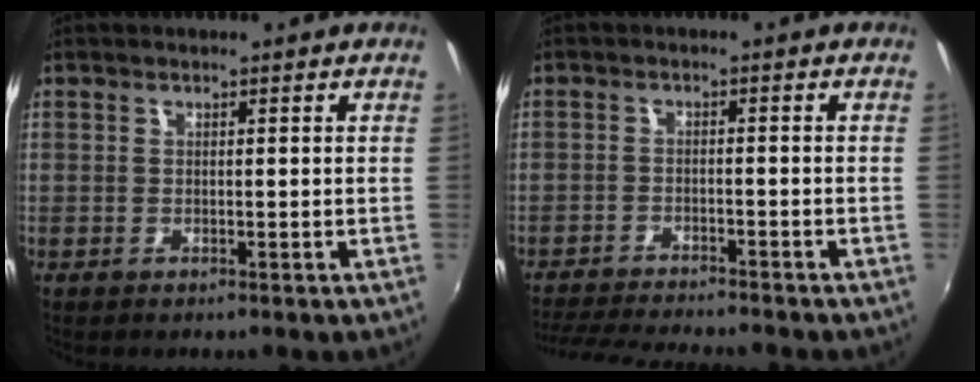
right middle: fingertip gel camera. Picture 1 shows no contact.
{"total": 11.1, "force": [-10.2, 0.8, 4.2], "torque": [-0.103, -0.020, -0.165]}